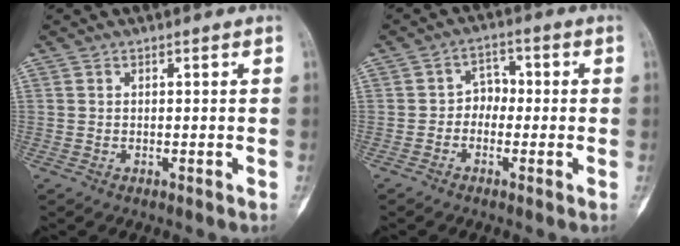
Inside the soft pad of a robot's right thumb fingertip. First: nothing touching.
{"total": 3.9, "force": [-0.8, 3.2, 2.1], "torque": [-0.006, 0.020, -0.028]}